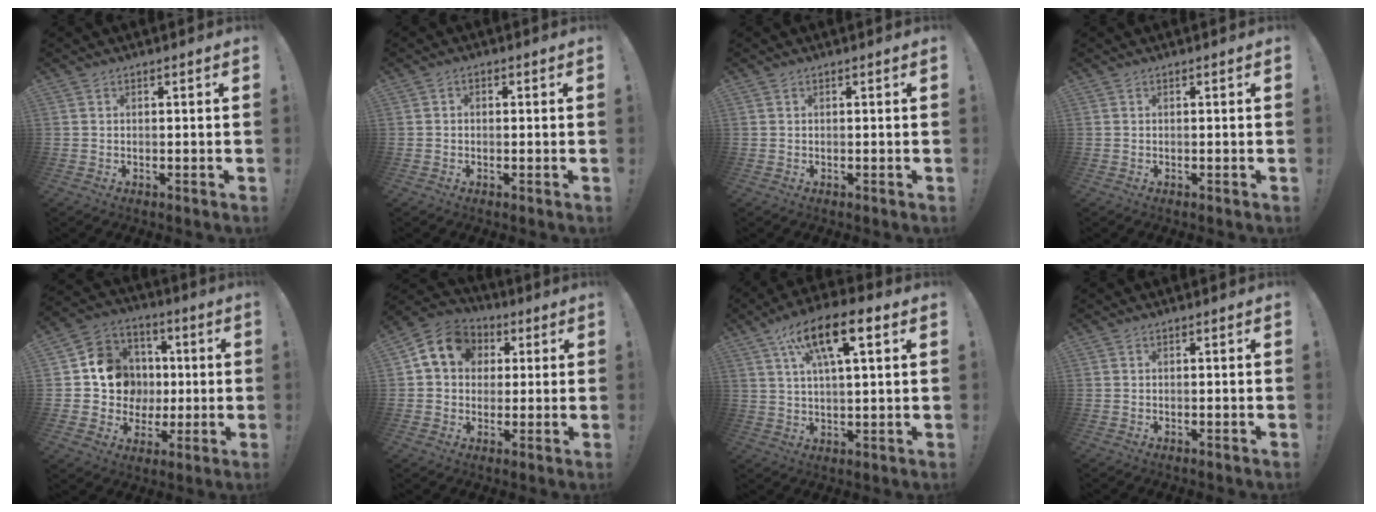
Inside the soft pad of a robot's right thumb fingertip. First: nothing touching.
{"total": 1.4, "force": [-0.8, 0.9, 0.6], "torque": [-0.015, 0.008, -0.014]}
{"total": 0.0}
{"total": 0.0}
{"total": 14.5, "force": [1.3, 13.3, 5.6], "torque": [-0.061, 0.000, 0.050]}
{"total": 10.5, "force": [3.3, 8.8, 4.7], "torque": [-0.070, -0.005, 0.068]}
{"total": 13.6, "force": [6.3, 4.4, 11.2], "torque": [-0.182, -0.014, 0.105]}
{"total": 0.0}